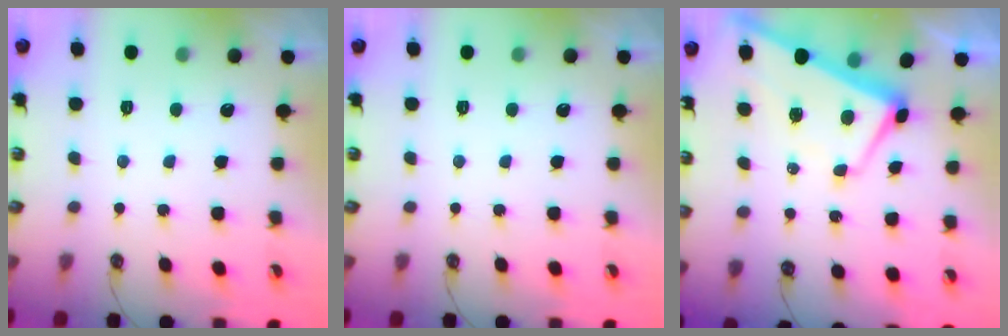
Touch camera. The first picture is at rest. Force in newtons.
{"total": 0.0}
{"total": 1.1, "press": 0.6, "slide": 0.9}